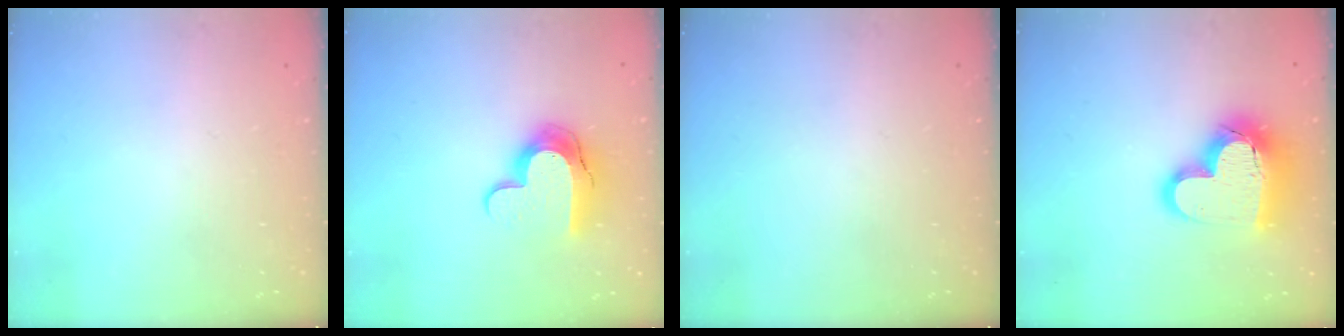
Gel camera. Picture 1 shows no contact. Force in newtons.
{"total": 12.3, "press": 12.2, "slide": 1.0}
{"total": 0.0}
{"total": 19.2, "press": 19.2, "slide": 1.6}